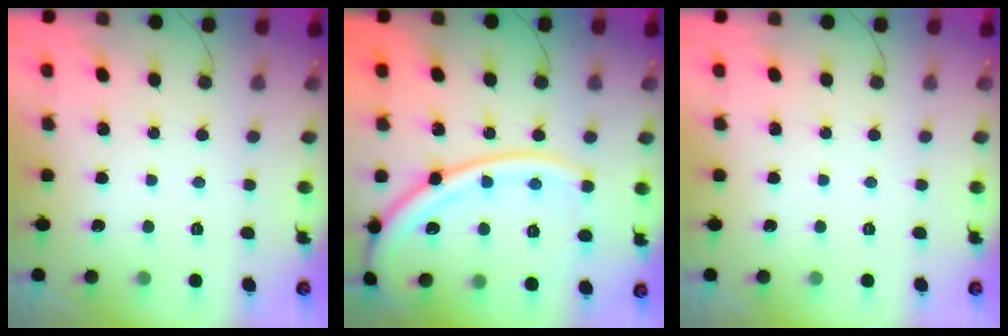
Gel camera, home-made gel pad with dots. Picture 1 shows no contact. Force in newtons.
{"total": 19.1, "press": 19.0, "slide": 2.4}
{"total": 0.0}